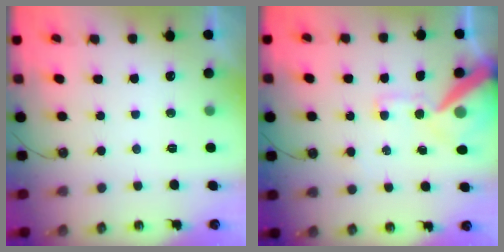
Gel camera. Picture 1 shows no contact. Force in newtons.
{"total": 16.6, "press": 16.4, "slide": 2.5}